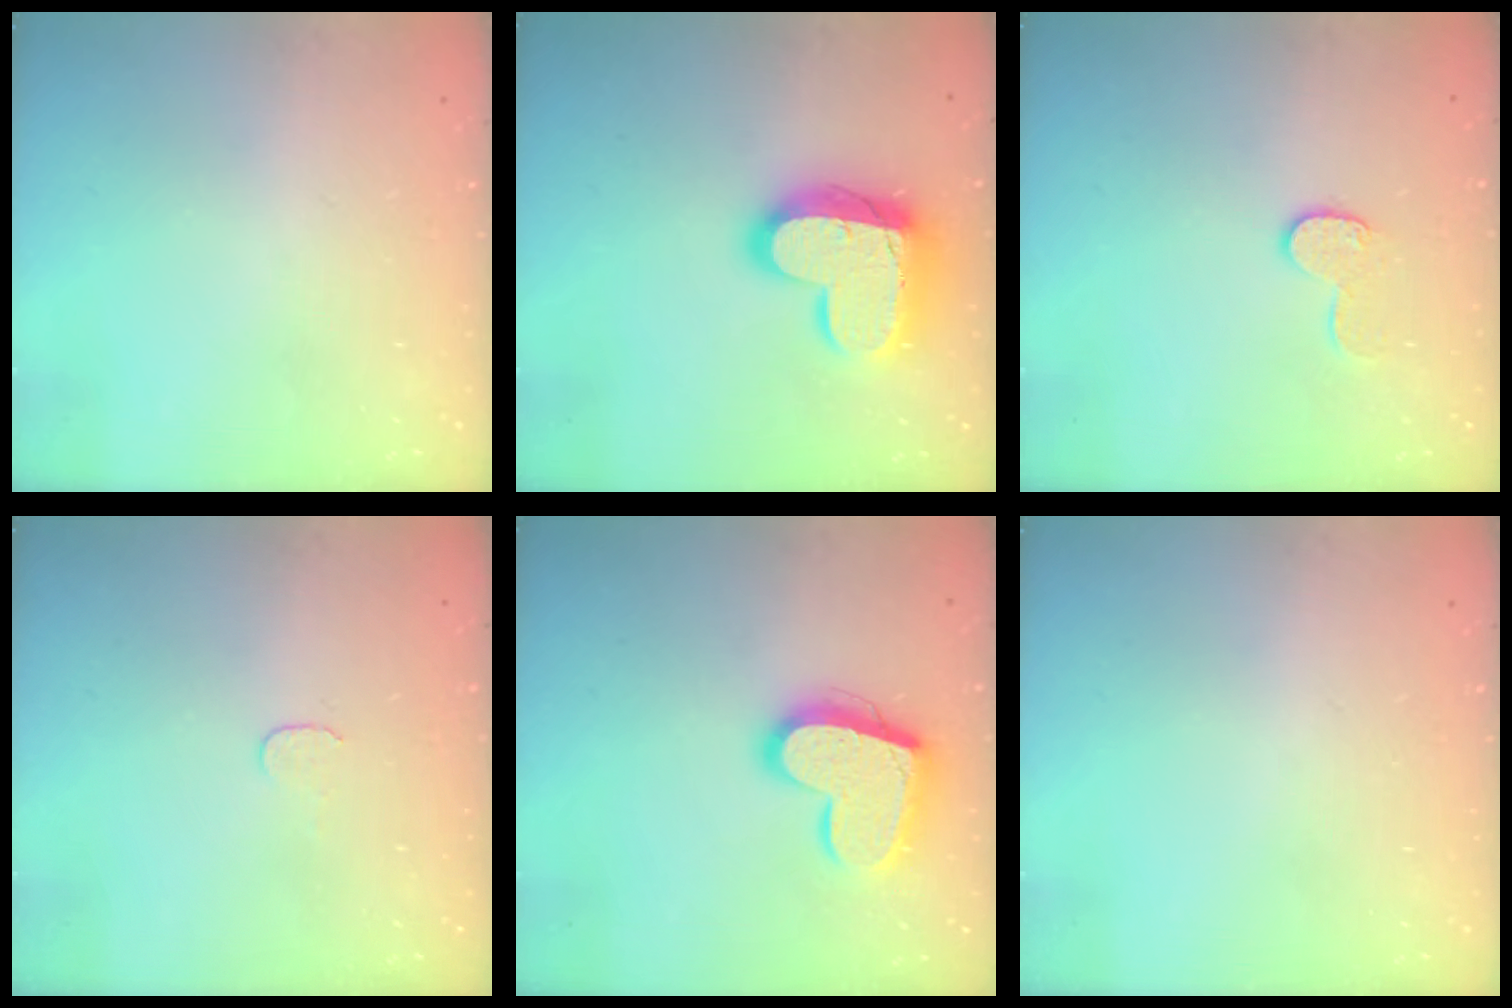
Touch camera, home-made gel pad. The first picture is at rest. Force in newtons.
{"total": 17.8, "press": 17.8, "slide": 1.3}
{"total": 8.0, "press": 8.0, "slide": 0.2}
{"total": 3.9, "press": 3.9, "slide": 0.3}
{"total": 15.9, "press": 15.9, "slide": 0.9}
{"total": 0.0}